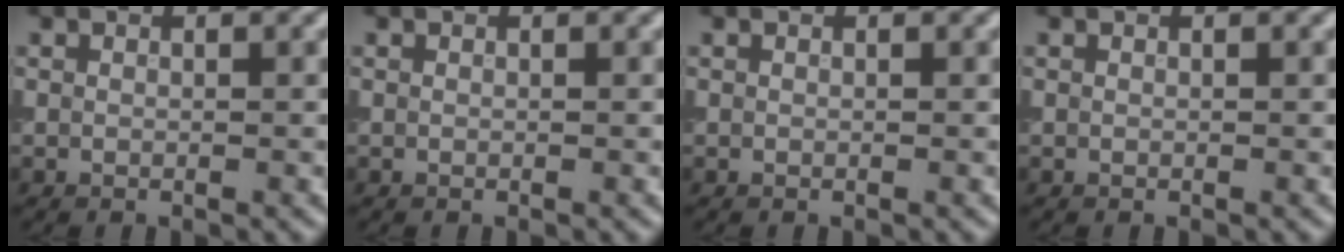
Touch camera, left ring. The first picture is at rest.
{"total": 0.0}
{"total": 0.0}
{"total": 0.0}